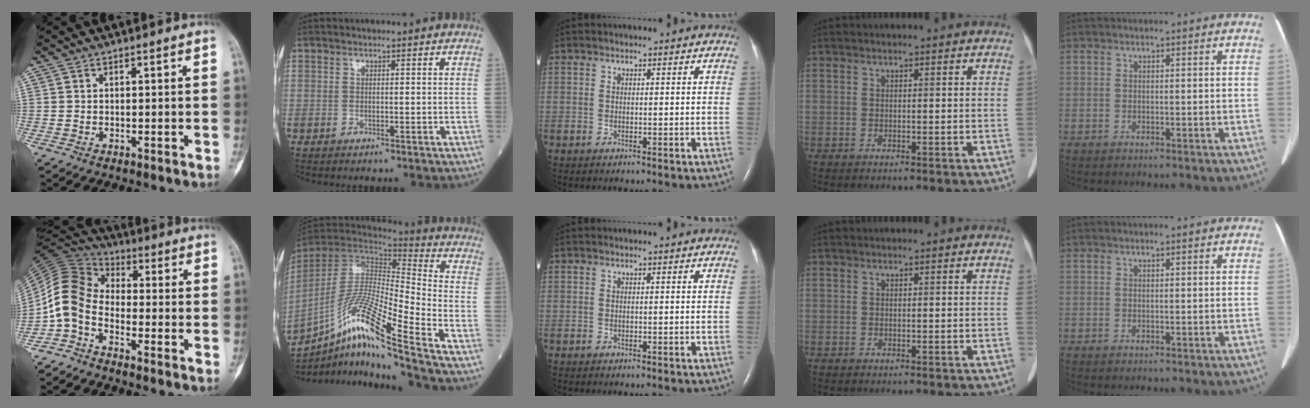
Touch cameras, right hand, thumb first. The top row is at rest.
{"thumb": {"total": 8.3, "force": [-3.6, 5.4, 5.2], "torque": [-0.101, 0.054, -0.092]}, "index": {"total": 19.5, "force": [-13.4, -1.0, 14.1], "torque": [-0.303, -0.022, -0.256]}}